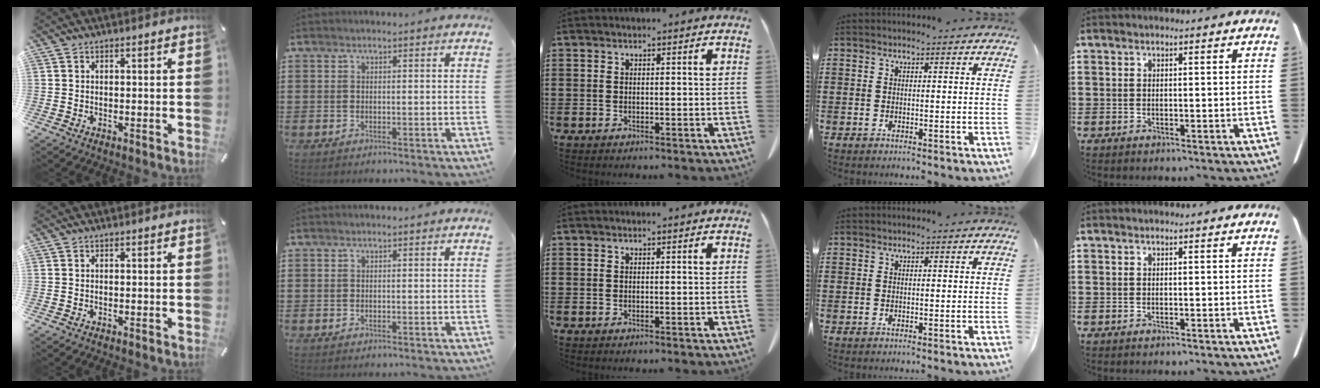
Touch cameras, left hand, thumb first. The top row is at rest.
{}